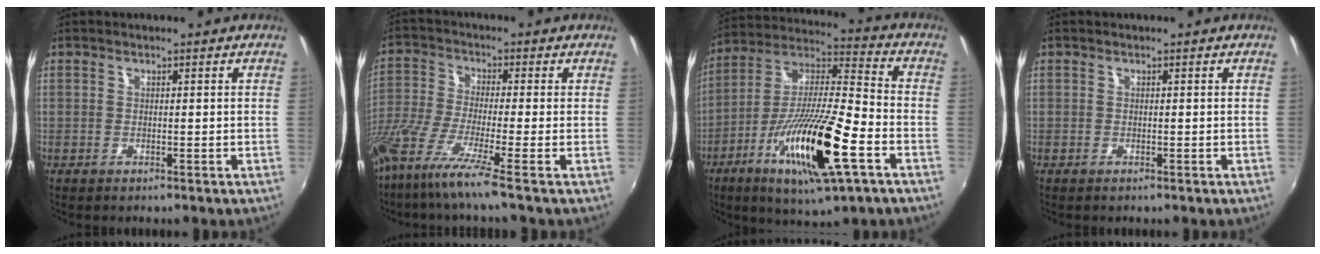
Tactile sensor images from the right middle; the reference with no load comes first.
{"total": 12.3, "force": [-9.0, -1.3, 8.3], "torque": [-0.169, -0.052, -0.166]}
{"total": 19.9, "force": [-8.3, 3.6, 17.7], "torque": [-0.331, -0.031, -0.156]}
{"total": 0.0}